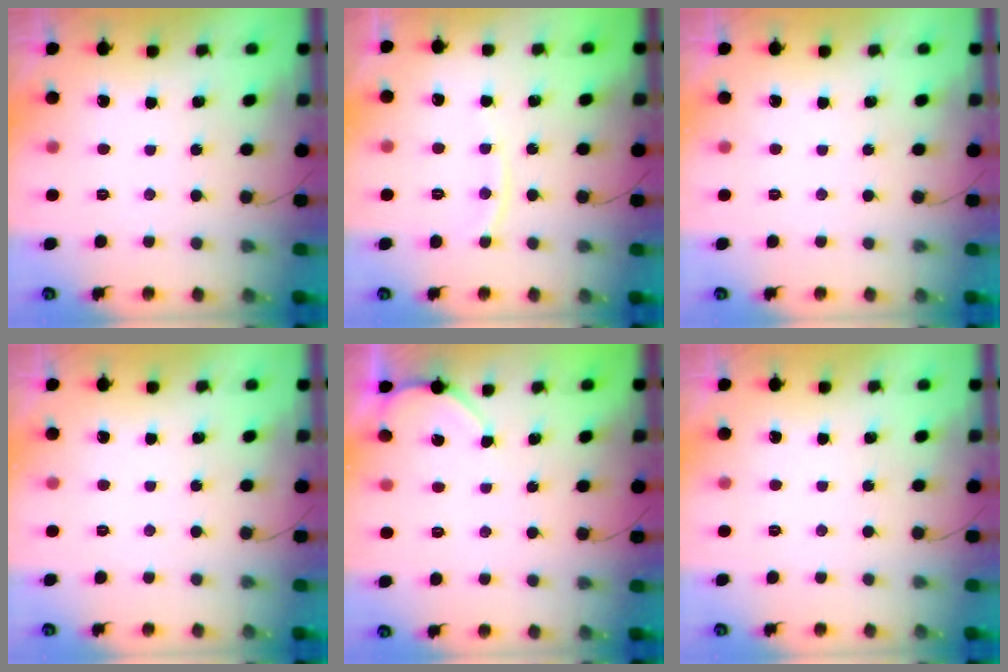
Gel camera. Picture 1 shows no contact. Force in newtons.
{"total": 5.3, "press": 5.2, "slide": 0.8}
{"total": 0.0}
{"total": 0.0}
{"total": 2.3, "press": 2.2, "slide": 0.4}
{"total": 0.0}